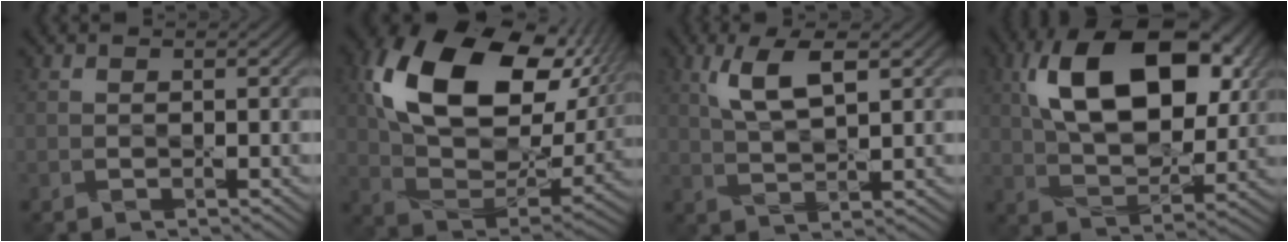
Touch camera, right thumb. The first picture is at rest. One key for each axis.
{"total": 18.8, "fx": 6.7, "fy": 11.5, "fz": 13.3, "tx": -0.262, "ty": -0.004, "tz": 0.133}
{"total": 6.2, "fx": 2.6, "fy": 2.1, "fz": 5.2, "tx": -0.111, "ty": 0.000, "tz": 0.050}
{"total": 16.8, "fx": 5.4, "fy": 9.4, "fz": 12.9, "tx": -0.239, "ty": 0.022, "tz": 0.083}